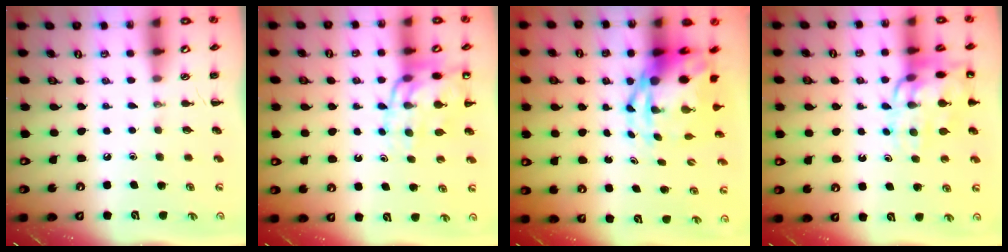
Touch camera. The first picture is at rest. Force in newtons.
{"total": 13.9, "press": 13.5, "slide": 3.1}
{"total": 8.1, "press": 7.8, "slide": 2.1}
{"total": 14.8, "press": 14.6, "slide": 2.0}